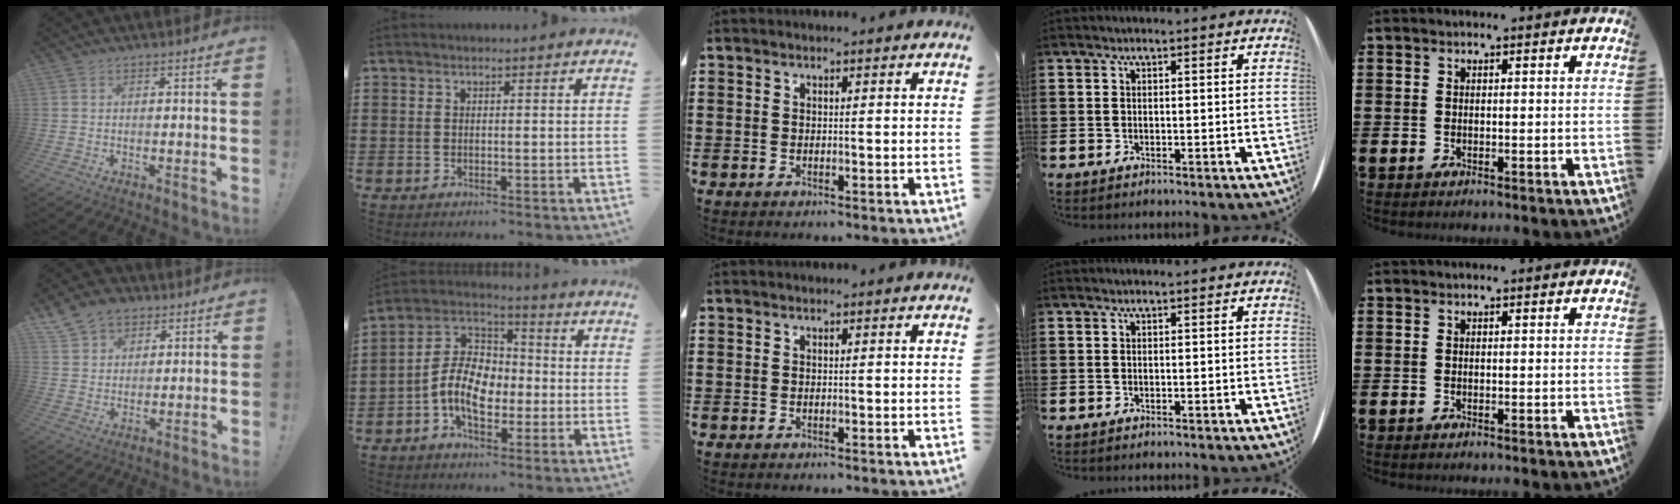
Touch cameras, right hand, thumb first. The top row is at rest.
{"thumb": {"total": 9.6, "force": [6.0, 7.0, 2.8], "torque": [-0.045, -0.032, 0.118]}, "index": {"total": 10.0, "force": [-2.6, 6.3, 7.3], "torque": [-0.174, 0.005, -0.054]}}